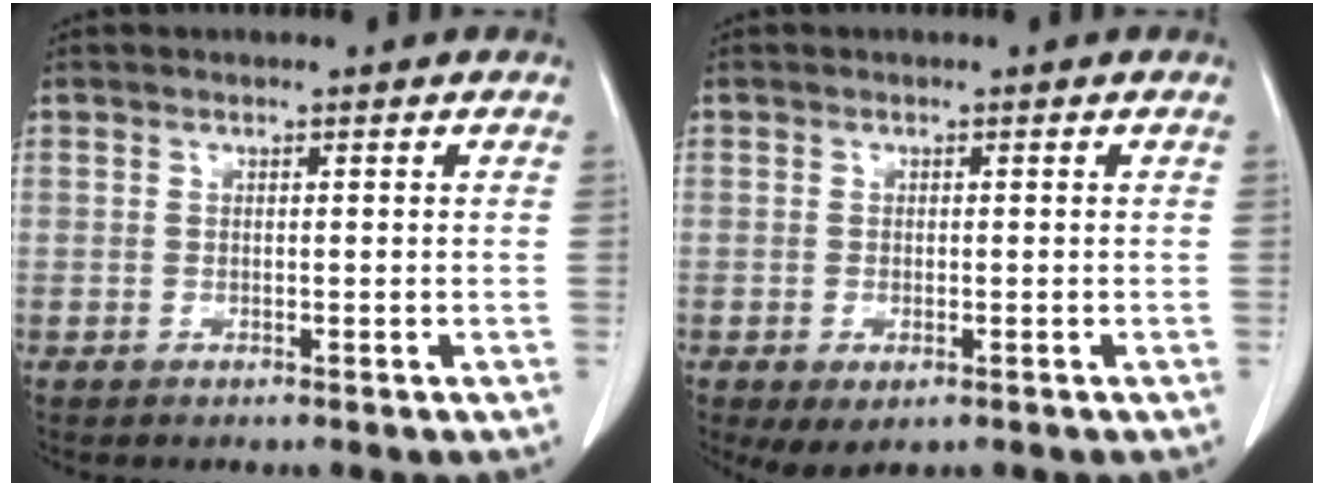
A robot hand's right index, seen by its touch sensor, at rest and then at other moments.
{"total": 3.3, "force": [-1.6, 1.5, 2.5], "torque": [-0.040, -0.007, -0.015]}